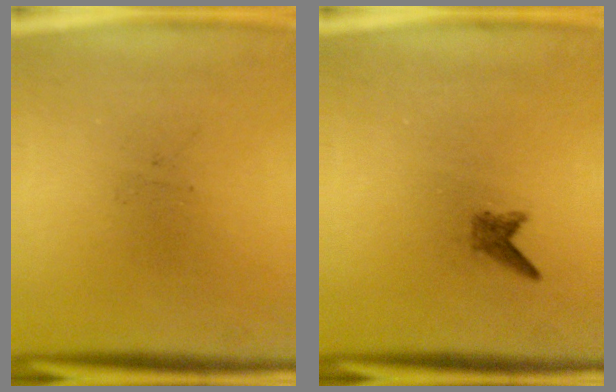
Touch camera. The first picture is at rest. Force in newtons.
{"total": 1.2}